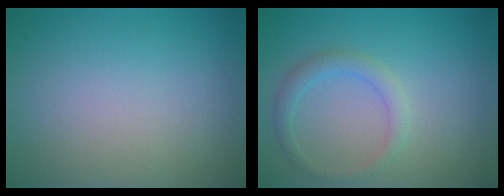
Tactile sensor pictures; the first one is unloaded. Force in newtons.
{"total": 2.0, "press": 2.0, "slide": 0.1}